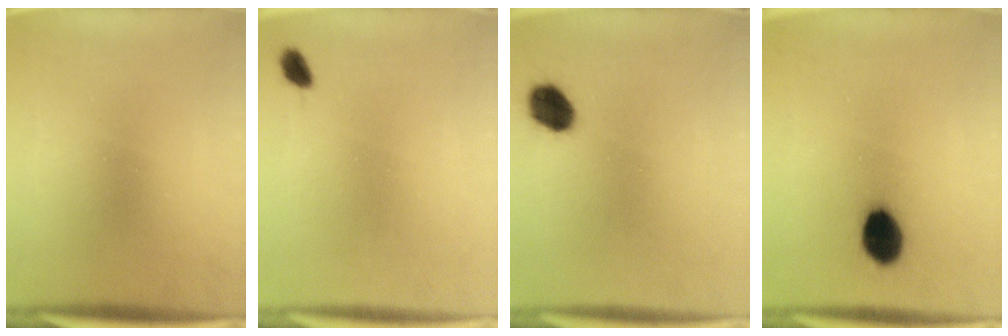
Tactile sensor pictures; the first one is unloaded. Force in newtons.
{"total": 1.9}
{"total": 6.4}
{"total": 8.4}